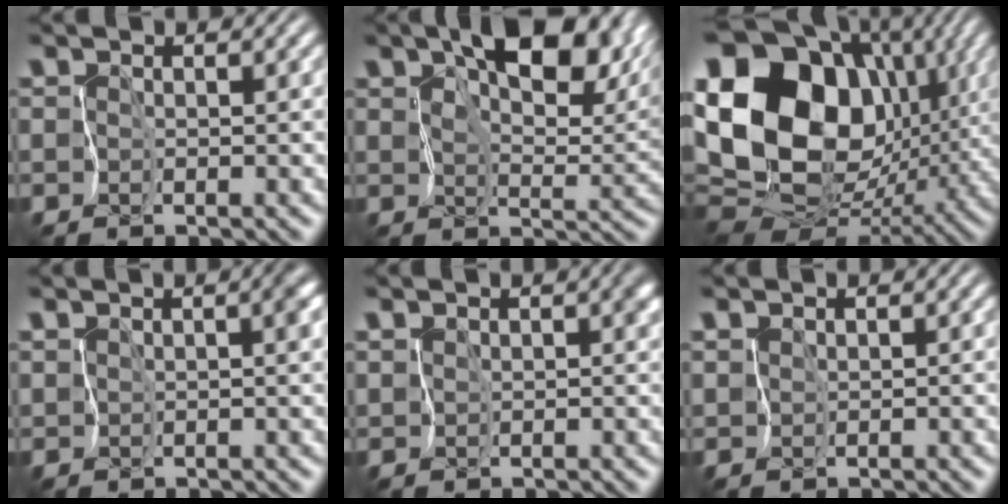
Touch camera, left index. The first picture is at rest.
{"total": 11.6, "force": [5.3, 5.5, 8.7], "torque": [-0.139, -0.002, 0.090]}
{"total": 19.8, "force": [3.7, 14.5, 13.0], "torque": [-0.253, 0.016, 0.087]}
{"total": 2.4, "force": [0.6, 0.8, 2.1], "torque": [-0.027, 0.002, 0.014]}
{"total": 1.5, "force": [0.6, 0.9, 1.0], "torque": [-0.023, 0.001, 0.010]}
{"total": 0.9, "force": [0.6, 0.7, 0.1], "torque": [-0.004, 0.002, 0.015]}